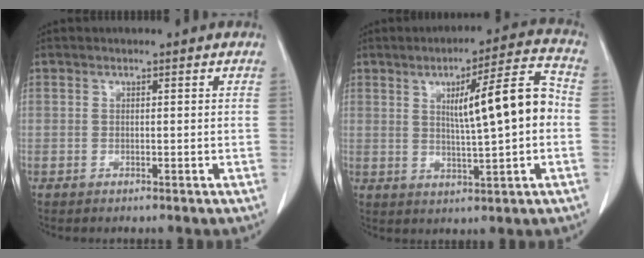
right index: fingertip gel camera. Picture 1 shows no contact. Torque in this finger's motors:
{"motor_torque": [0.40, 0.11, 0.29, 0.08]}